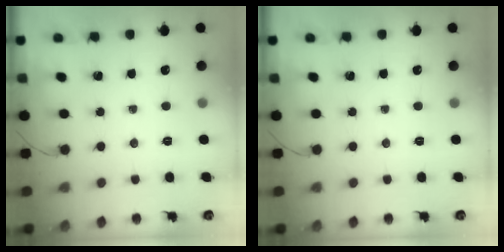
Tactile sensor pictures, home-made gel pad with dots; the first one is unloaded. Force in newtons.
{"total": 0.0}